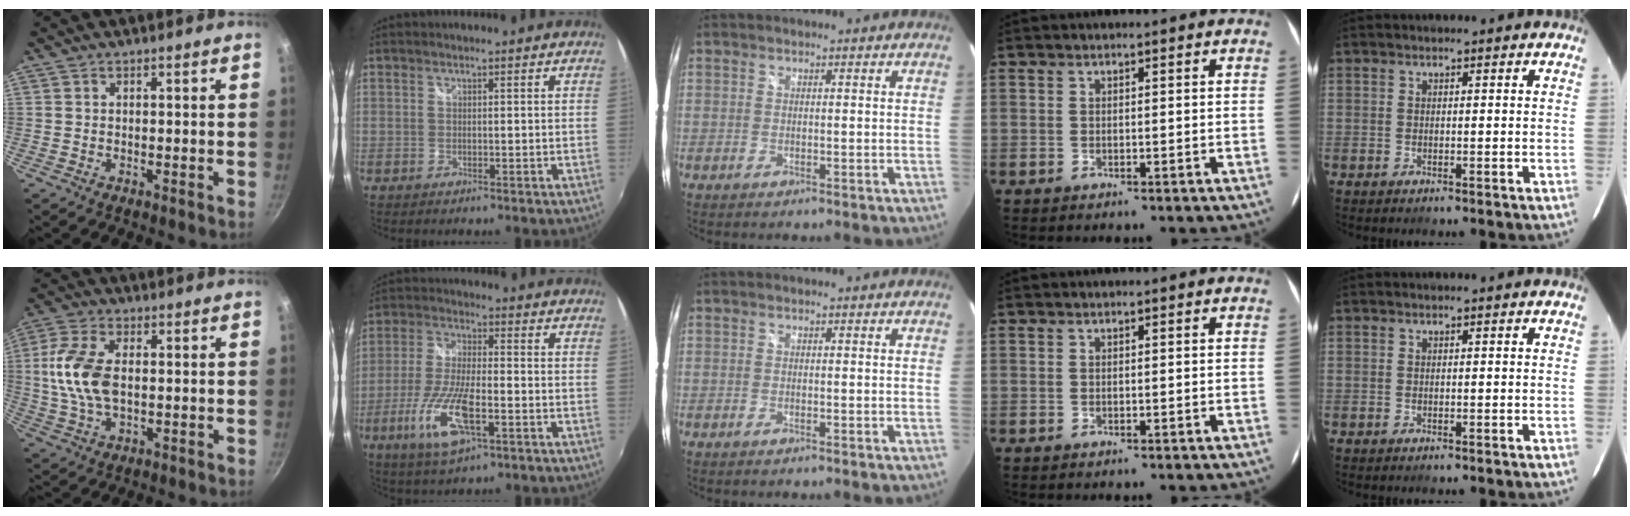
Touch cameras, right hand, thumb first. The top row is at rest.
{"thumb": {"total": 11.4, "force": [0.4, 6.4, 9.4], "torque": [-0.189, 0.011, 0.001]}, "index": {"total": 12.8, "force": [-5.2, 3.9, 11.0], "torque": [-0.236, -0.017, -0.099]}}